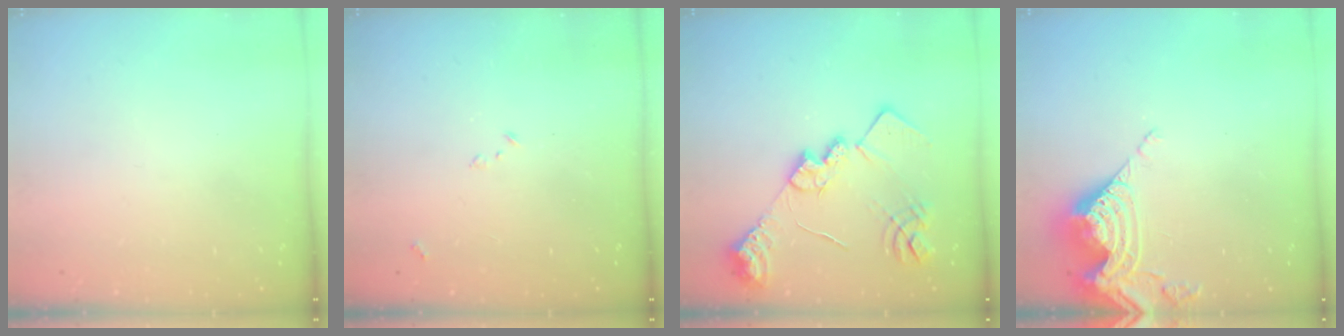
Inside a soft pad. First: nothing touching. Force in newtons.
{"total": 7.2, "press": 7.2, "slide": 0.9}
{"total": 17.6, "press": 17.5, "slide": 1.1}
{"total": 12.6, "press": 12.5, "slide": 1.2}